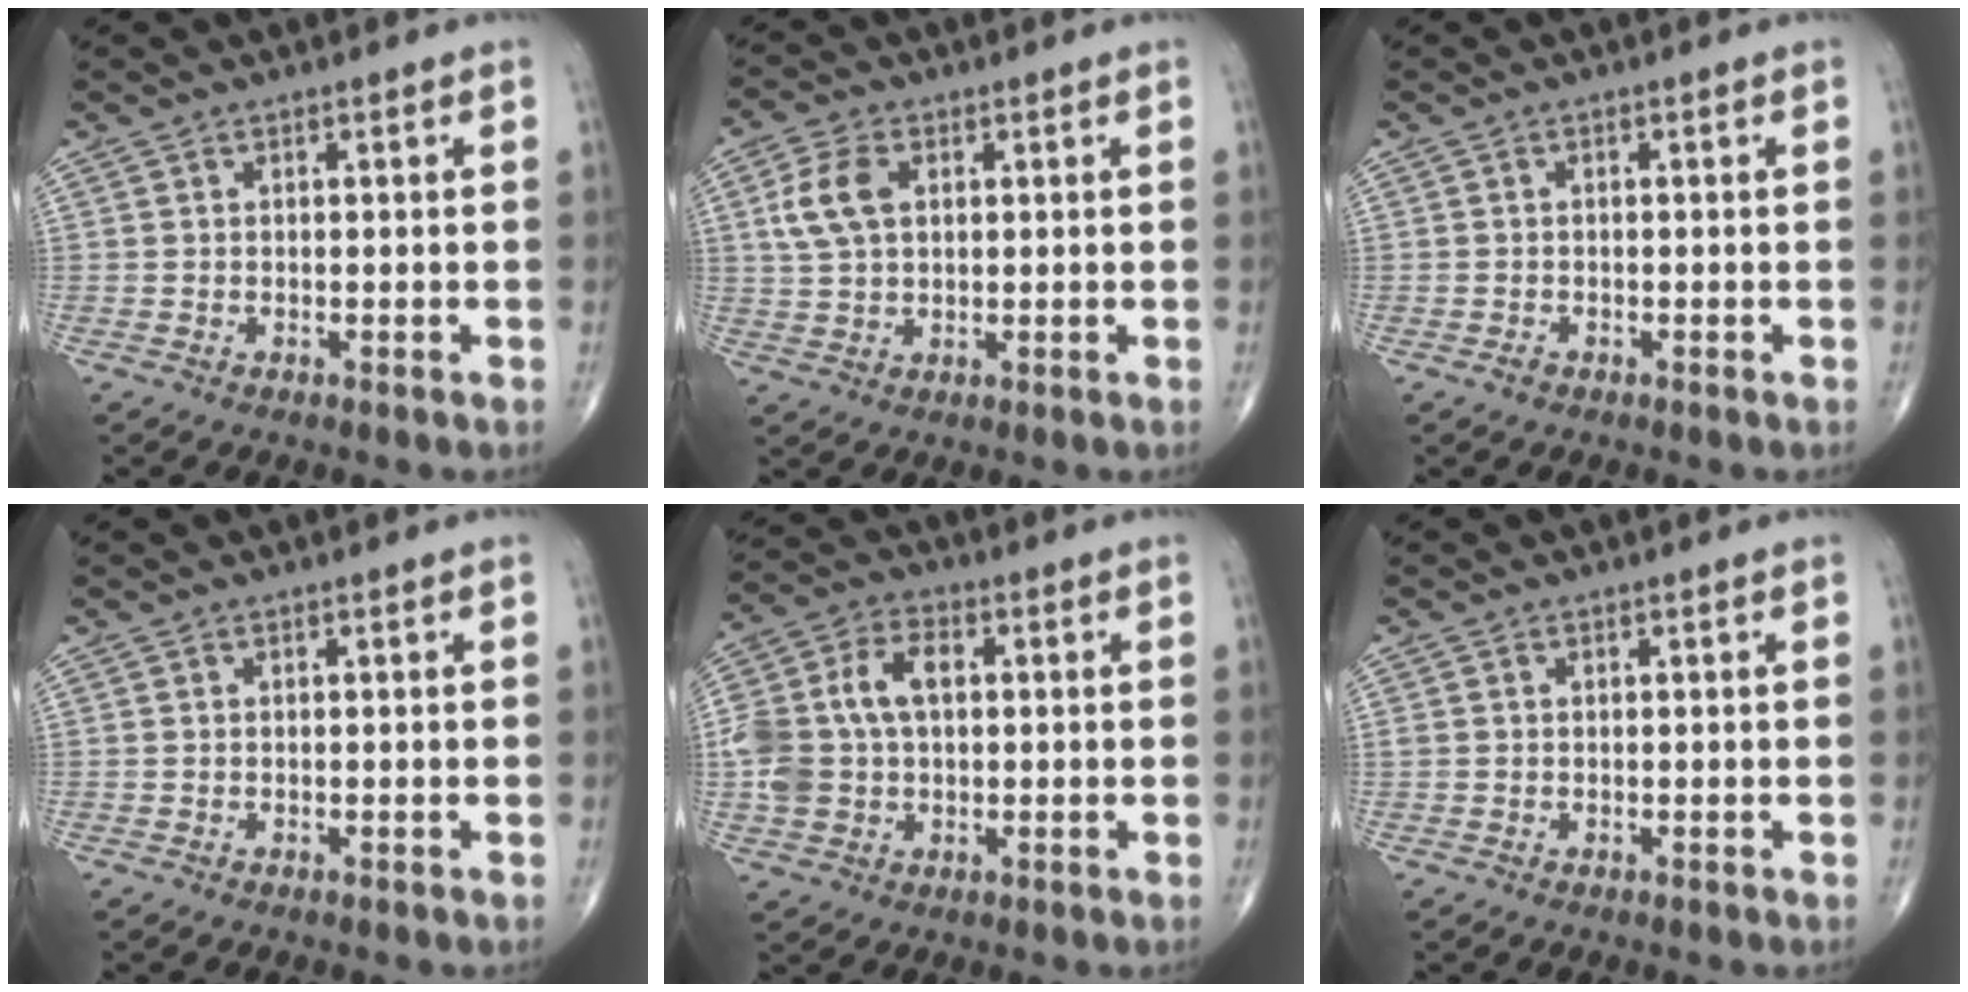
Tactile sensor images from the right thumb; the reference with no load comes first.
{"total": 7.5, "force": [1.9, 4.7, 5.4], "torque": [-0.112, 0.005, 0.037]}
{"total": 1.0, "force": [-0.7, 0.7, 0.4], "torque": [-0.007, 0.002, -0.013]}
{"total": 0.0}
{"total": 11.4, "force": [1.0, 7.6, 8.4], "torque": [-0.166, 0.020, 0.020]}
{"total": 0.6, "force": [0.1, 0.5, 0.2], "torque": [-0.001, 0.003, 0.002]}